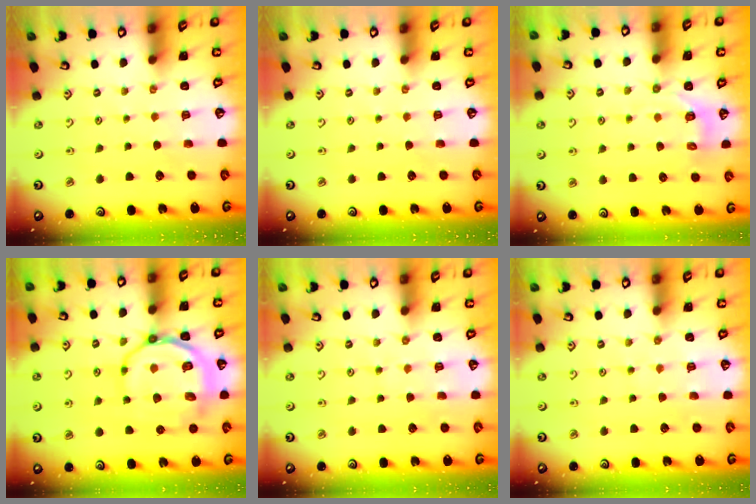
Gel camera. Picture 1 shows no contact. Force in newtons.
{"total": 0.0}
{"total": 3.8, "press": 3.5, "slide": 1.5}
{"total": 15.0, "press": 14.9, "slide": 1.8}
{"total": 6.3, "press": 6.3, "slide": 0.7}
{"total": 5.7, "press": 5.7, "slide": 0.6}